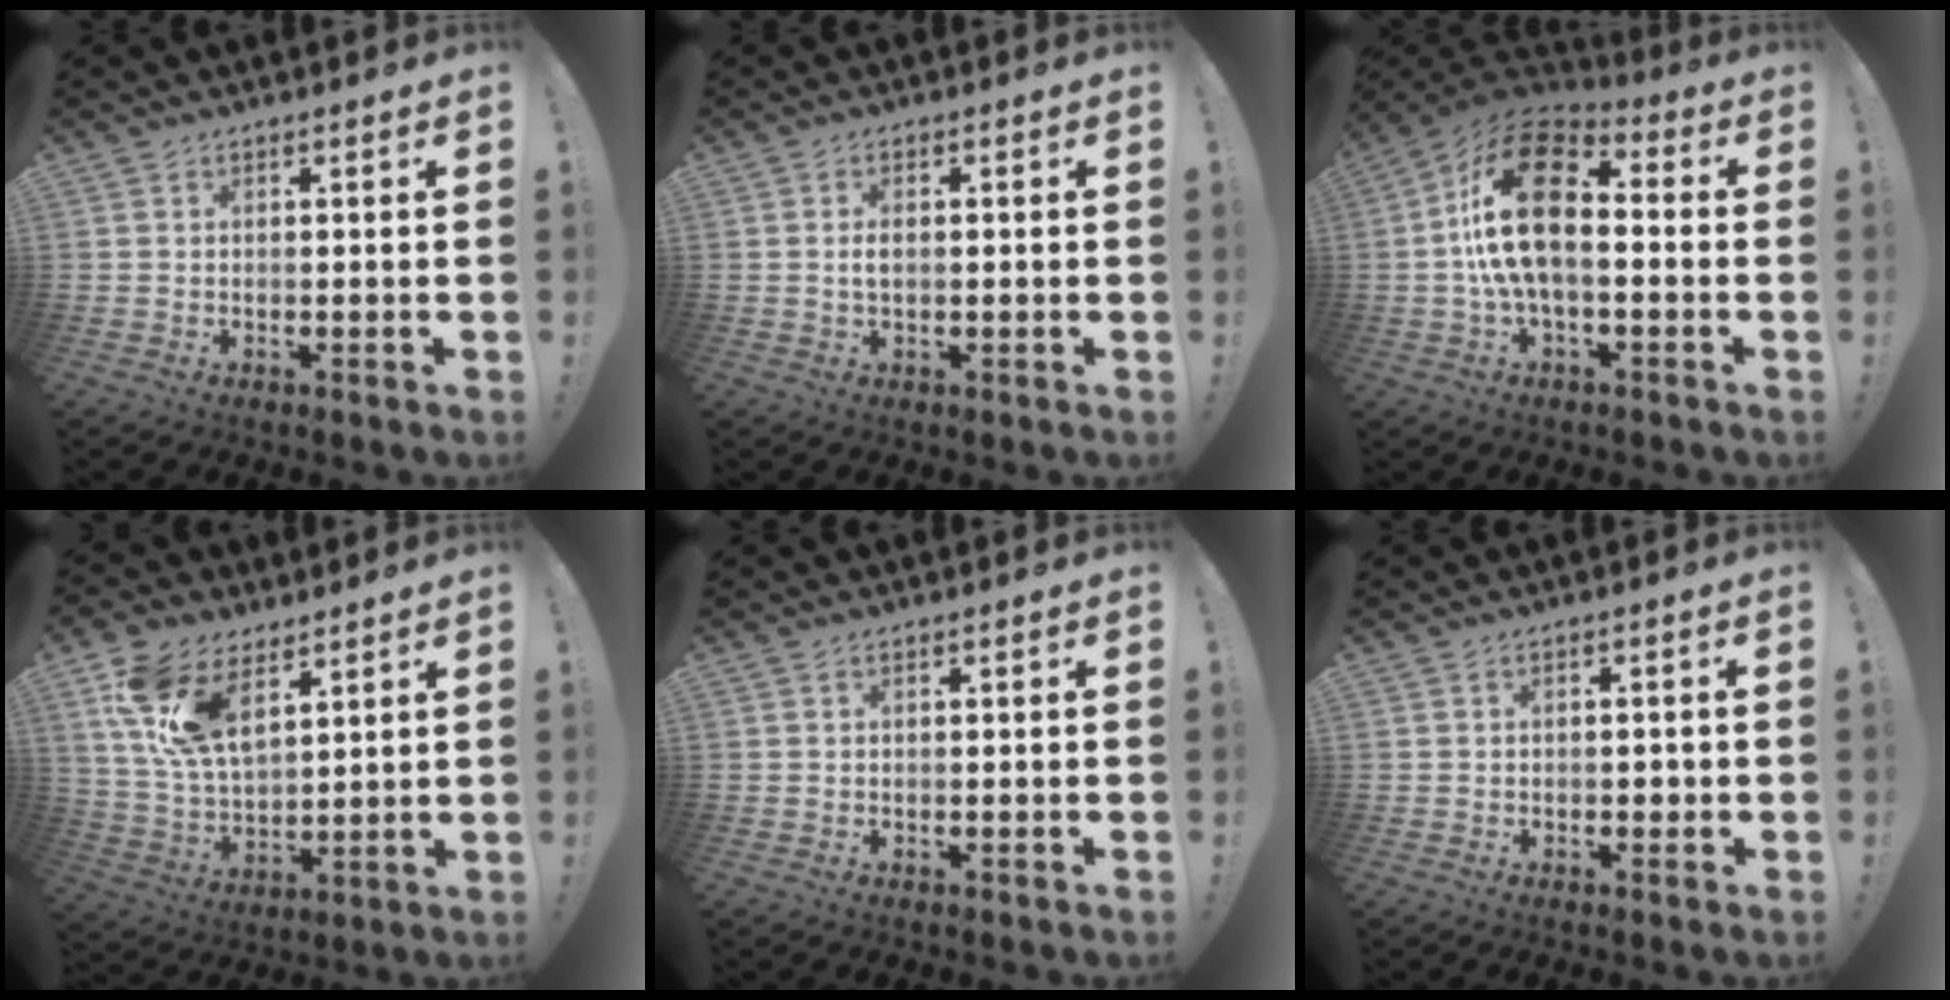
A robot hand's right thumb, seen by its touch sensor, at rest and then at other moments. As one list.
[{"total": 2.1, "force": [0.2, 1.0, 1.8], "torque": [-0.028, 0.002, 0.001]}, {"total": 19.4, "force": [1.4, 10.3, 16.4], "torque": [-0.305, 0.013, 0.026]}, {"total": 15.3, "force": [8.5, 8.3, 9.6], "torque": [-0.198, -0.033, 0.160]}, {"total": 0.0}, {"total": 1.4, "force": [-0.4, 1.0, 0.8], "torque": [-0.011, 0.004, -0.007]}]